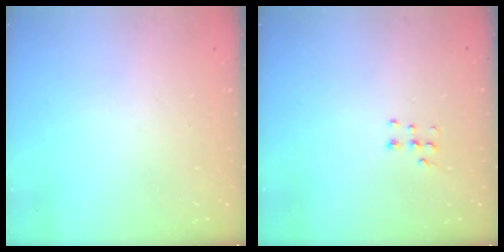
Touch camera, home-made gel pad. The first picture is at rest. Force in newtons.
{"total": 5.2, "press": 5.2, "slide": 0.7}